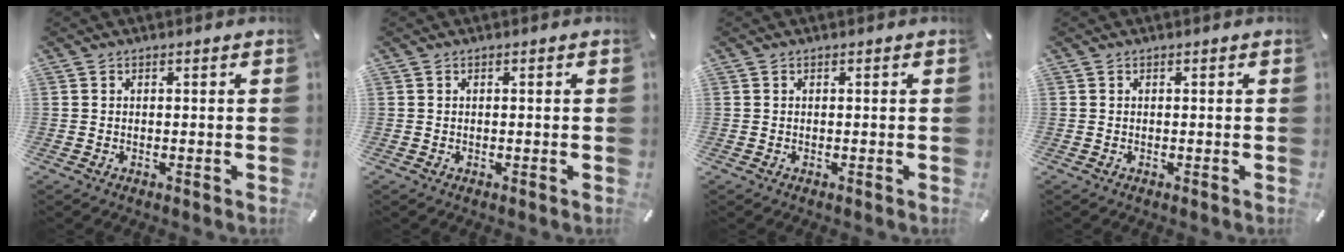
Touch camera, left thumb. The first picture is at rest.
{"total": 0.0}
{"total": 0.0}
{"total": 0.0}